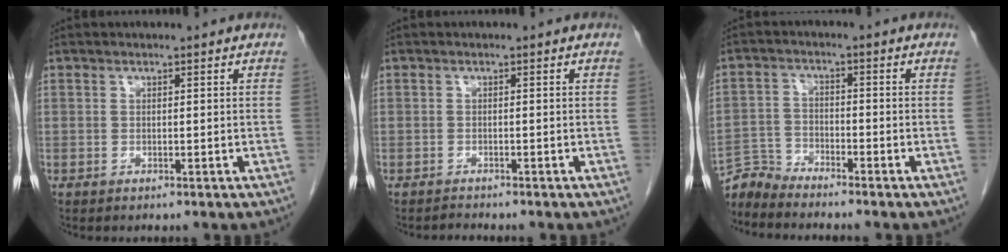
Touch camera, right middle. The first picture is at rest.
{"total": 0.9, "force": [-0.8, -0.1, -0.1], "torque": [-0.003, -0.007, -0.013]}
{"total": 4.1, "force": [-4.0, -0.5, -0.8], "torque": [0.014, -0.012, -0.078]}